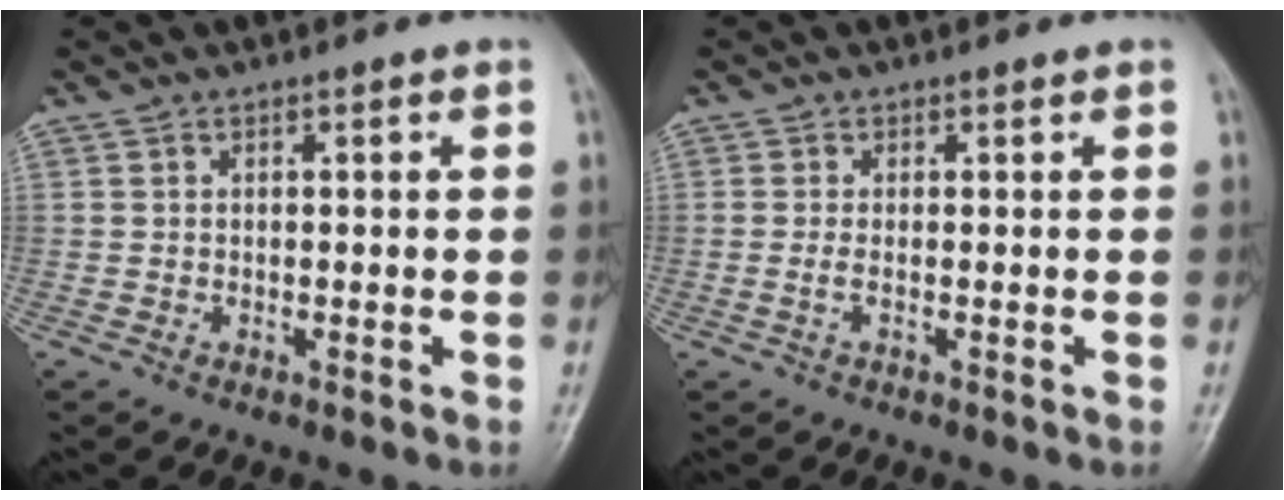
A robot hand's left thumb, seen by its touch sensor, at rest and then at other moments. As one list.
[{"total": 1.1, "force": [-0.2, 0.1, 1.1], "torque": [-0.029, -0.001, -0.003]}]